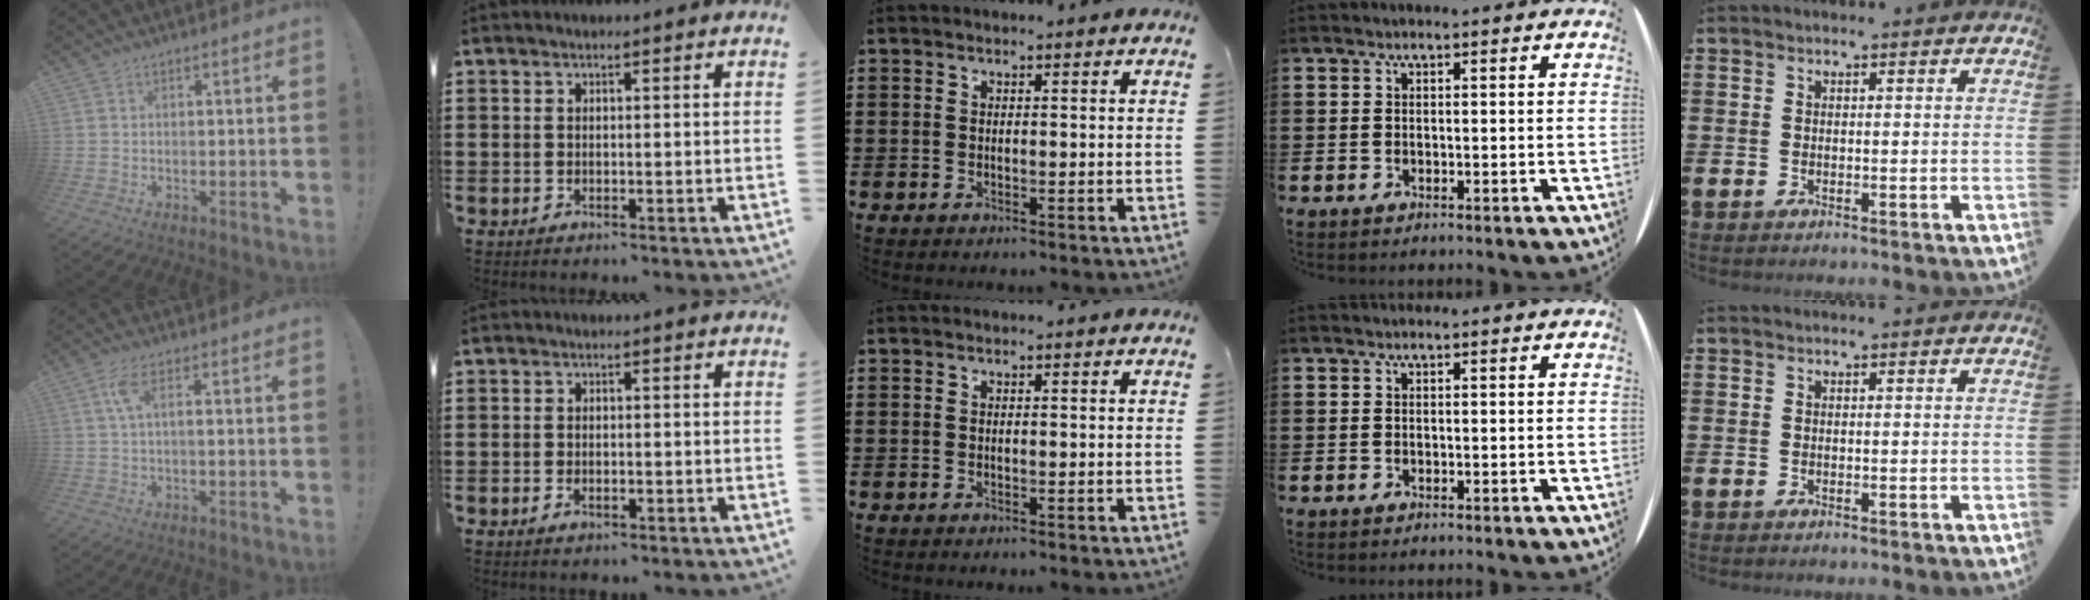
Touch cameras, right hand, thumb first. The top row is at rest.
{"thumb": {"total": 4.8, "force": [0.9, 1.1, 4.6], "torque": [-0.098, 0.001, 0.014]}, "index": {"total": 1.2, "force": [-0.6, 0.5, 0.9], "torque": [-0.019, -0.002, -0.010]}}